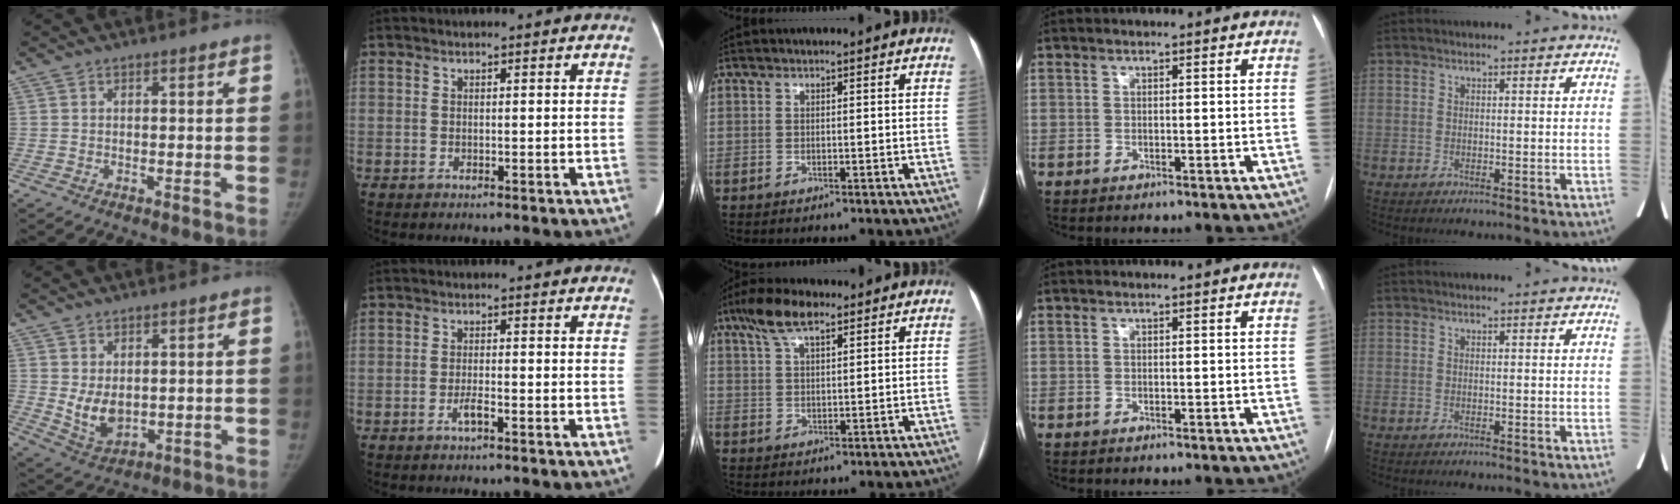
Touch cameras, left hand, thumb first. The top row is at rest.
{"thumb": {"total": 6.4, "force": [0.7, 4.4, 4.6], "torque": [-0.065, -0.019, 0.032]}, "index": {"total": 1.8, "force": [-1.1, 0.1, 1.4], "torque": [-0.028, 0.000, -0.023]}, "middle": {"total": 6.8, "force": [4.5, 2.1, 4.7], "torque": [-0.099, 0.023, 0.084]}}